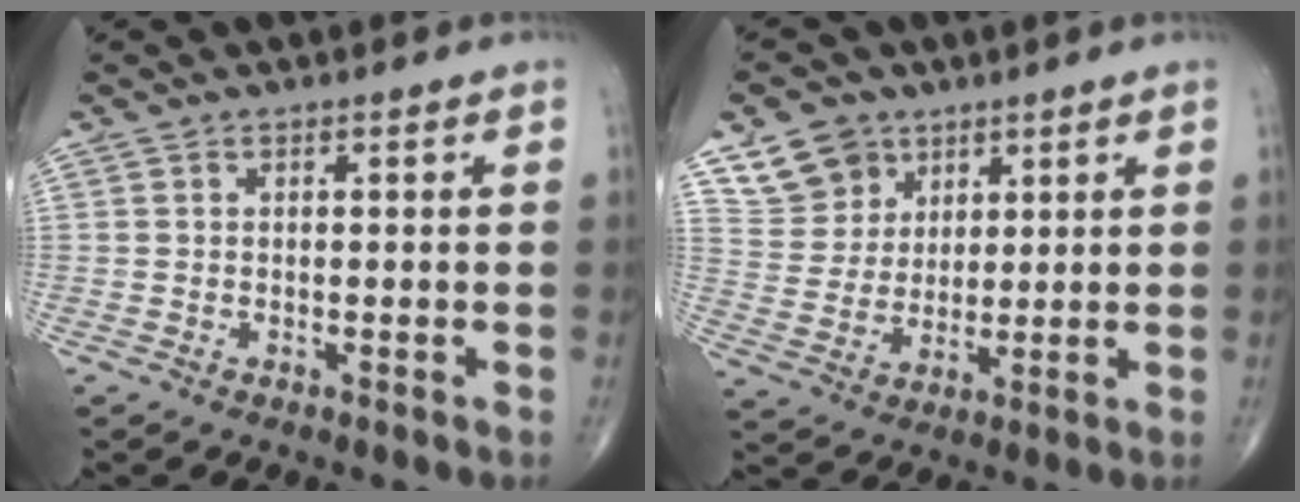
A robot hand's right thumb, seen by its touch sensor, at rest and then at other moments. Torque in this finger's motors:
{"motor_torque": [-0.55, 0.61, -0.28, 0.30, 0.03]}